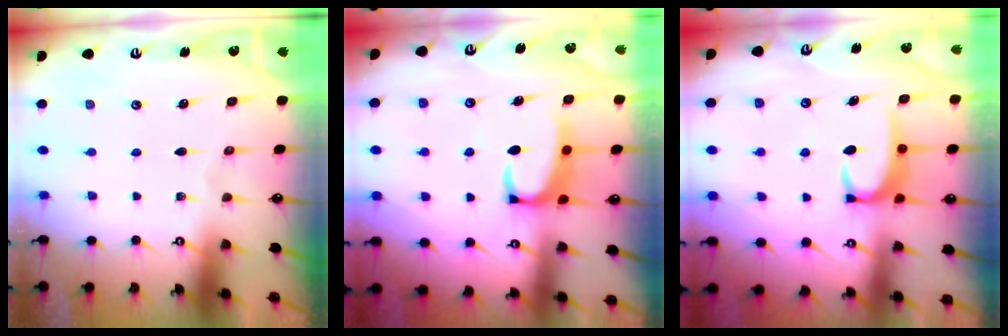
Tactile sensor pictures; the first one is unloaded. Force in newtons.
{"total": 3.1, "press": 3.0, "slide": 0.9}
{"total": 3.6, "press": 3.5, "slide": 0.4}